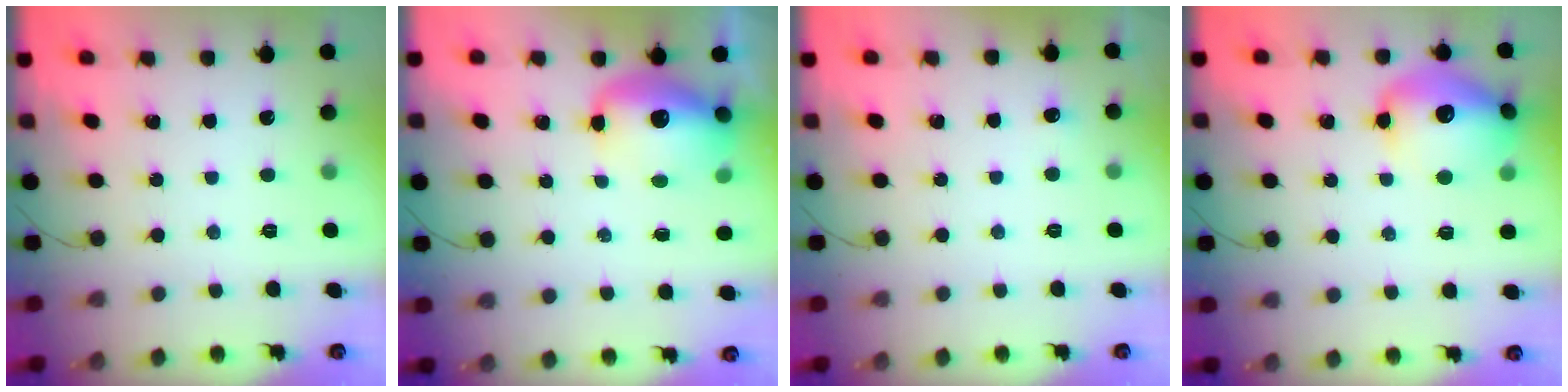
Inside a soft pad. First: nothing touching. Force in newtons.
{"total": 12.6, "press": 12.3, "slide": 2.5}
{"total": 12.0, "press": 2.8, "slide": 11.6}
{"total": 15.0, "press": 14.9, "slide": 1.6}